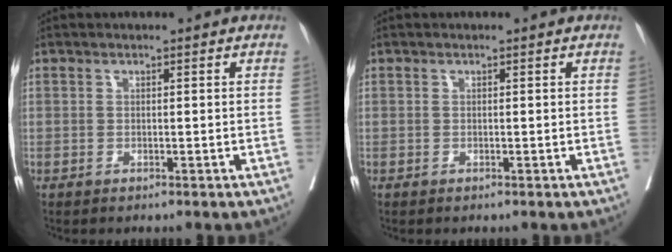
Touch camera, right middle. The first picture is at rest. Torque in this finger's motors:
{"motor_torque": [0.24, -0.15, 0.09, 0.01]}